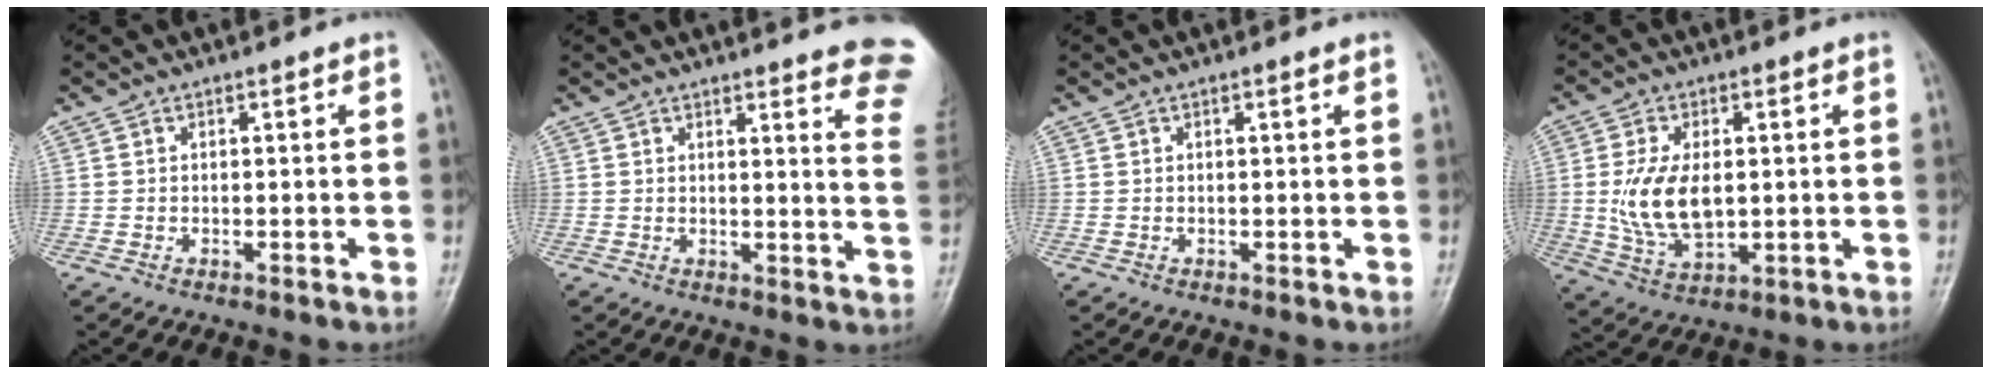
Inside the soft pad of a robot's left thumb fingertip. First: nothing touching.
{"total": 13.9, "force": [12.1, 2.0, 6.4], "torque": [-0.040, -0.091, 0.111]}
{"total": 0.5, "force": [0.2, -0.1, 0.5], "torque": [-0.011, 0.001, 0.003]}
{"total": 10.9, "force": [0.5, 6.2, 8.9], "torque": [-0.167, -0.011, 0.020]}